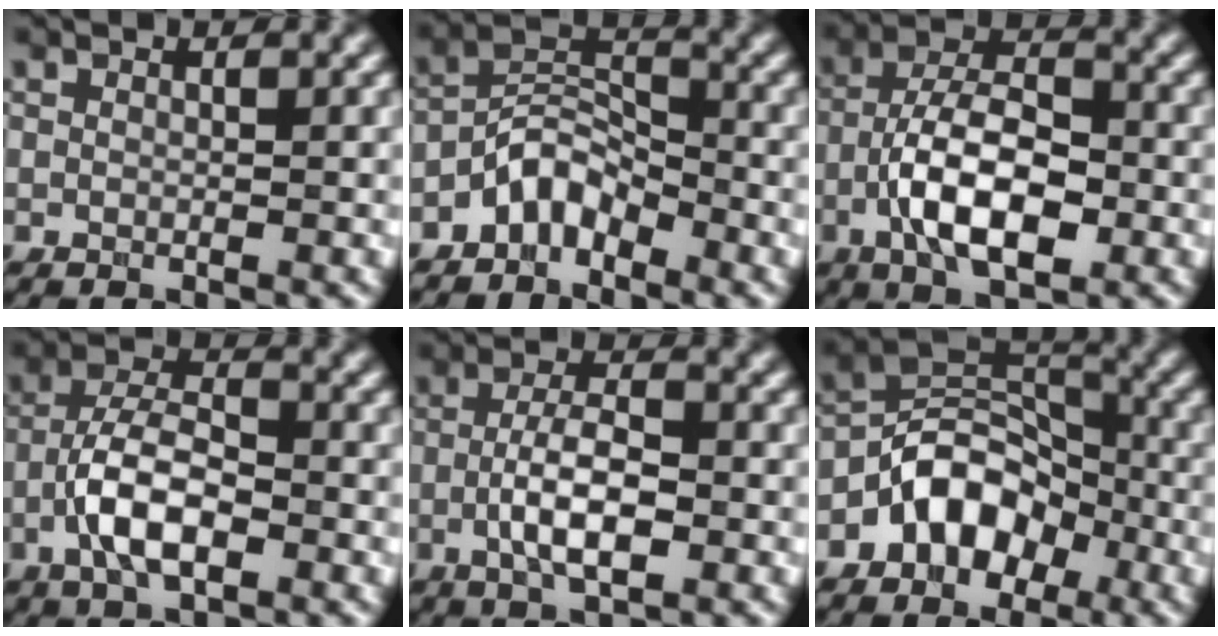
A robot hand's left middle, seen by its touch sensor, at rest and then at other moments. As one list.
[{"total": 3.9, "force": [-2.9, 1.7, 1.9], "torque": [-0.030, 0.017, -0.061]}, {"total": 8.1, "force": [-2.8, 3.5, 6.8], "torque": [-0.118, 0.010, -0.058]}, {"total": 5.7, "force": [-2.2, 2.4, 4.7], "torque": [-0.089, 0.007, -0.048]}, {"total": 4.8, "force": [-1.2, 1.6, 4.3], "torque": [-0.082, 0.002, -0.025]}, {"total": 6.5, "force": [-3.2, 4.3, 3.8], "torque": [-0.046, 0.011, -0.065]}]